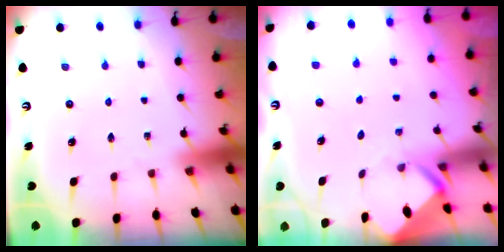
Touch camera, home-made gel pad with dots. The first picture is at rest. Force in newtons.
{"total": 2.9, "press": 2.9, "slide": 0.1}